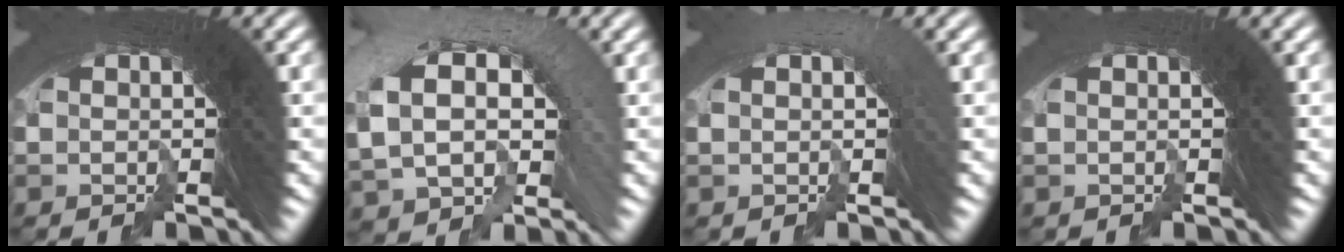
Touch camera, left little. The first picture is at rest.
{"total": 5.8, "force": [-2.9, 4.9, 1.0], "torque": [-0.046, -0.014, -0.043]}
{"total": 2.5, "force": [-1.9, -0.5, -1.5], "torque": [0.022, -0.006, -0.026]}
{"total": 0.8, "force": [-0.3, -0.4, -0.6], "torque": [0.004, -0.003, -0.003]}